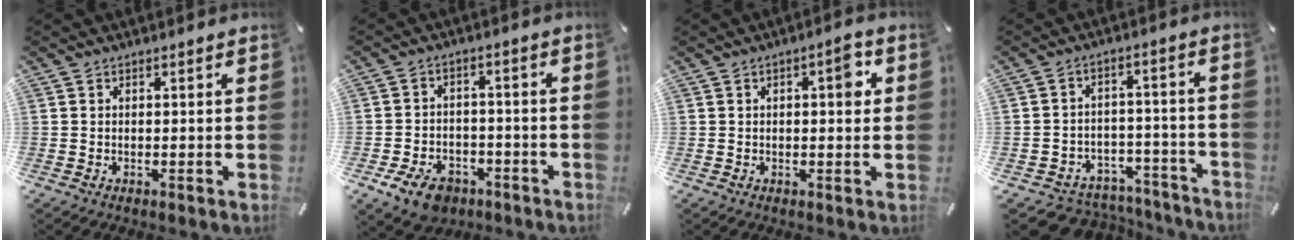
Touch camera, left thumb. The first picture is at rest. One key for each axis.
{"total": 8.2, "fx": -4.9, "fy": 5.2, "fz": 3.8, "tx": -0.076, "ty": 0.029, "tz": -0.089}
{"total": 5.3, "fx": 1.3, "fy": 2.1, "fz": 4.8, "tx": -0.045, "ty": -0.006, "tz": 0.008}
{"total": 5.6, "fx": -3.0, "fy": 4.6, "fz": 1.2, "tx": -0.018, "ty": 0.019, "tz": -0.051}